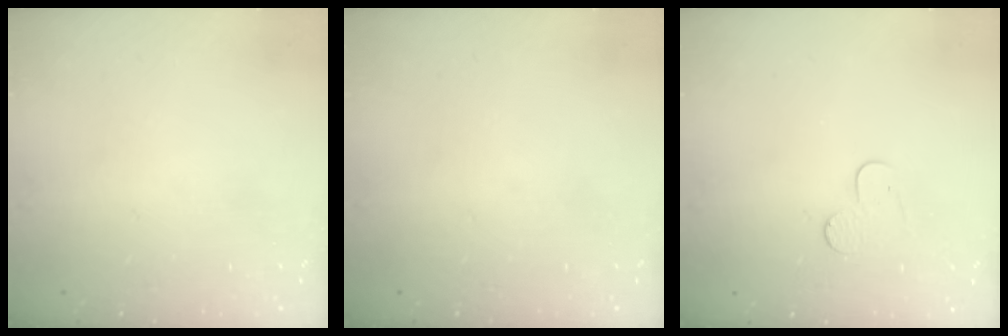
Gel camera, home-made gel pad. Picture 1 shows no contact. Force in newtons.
{"total": 0.0}
{"total": 4.9, "press": 4.8, "slide": 0.5}